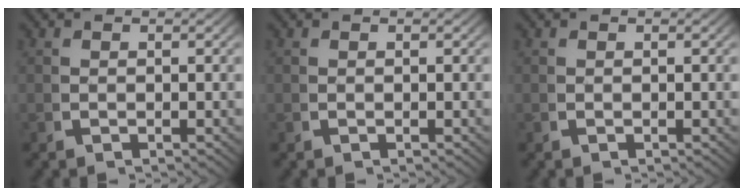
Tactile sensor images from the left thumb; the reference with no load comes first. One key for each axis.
{"total": 0.0}
{"total": 0.0}